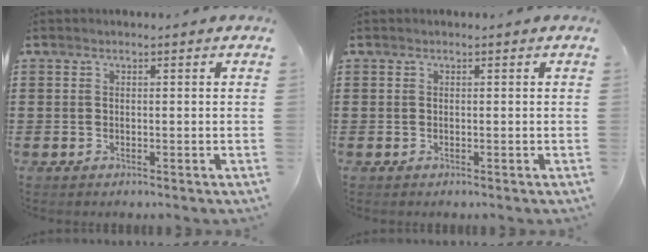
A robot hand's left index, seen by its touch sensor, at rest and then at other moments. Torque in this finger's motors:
{"motor_torque": [0.00, 0.00, 0.00, 0.00]}